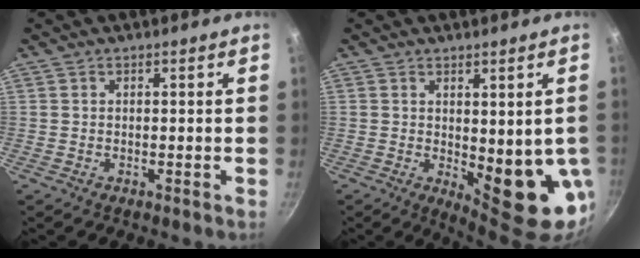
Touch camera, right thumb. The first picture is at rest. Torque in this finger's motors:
{"motor_torque": [-0.48, 1.07, 0.17, -0.06, 0.27]}